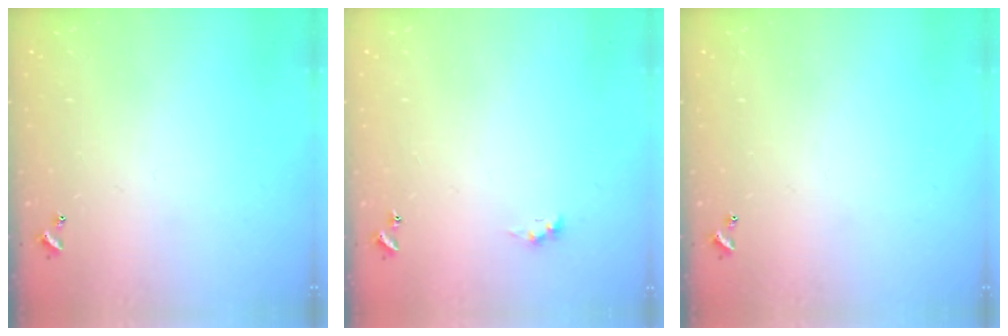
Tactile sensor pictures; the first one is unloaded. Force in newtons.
{"total": 0.8, "press": 0.7, "slide": 0.4}
{"total": 0.0}